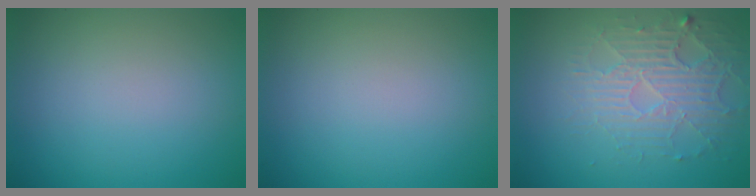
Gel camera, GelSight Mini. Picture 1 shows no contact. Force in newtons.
{"total": 0.0}
{"total": 3.8, "press": 3.4, "slide": 1.7}